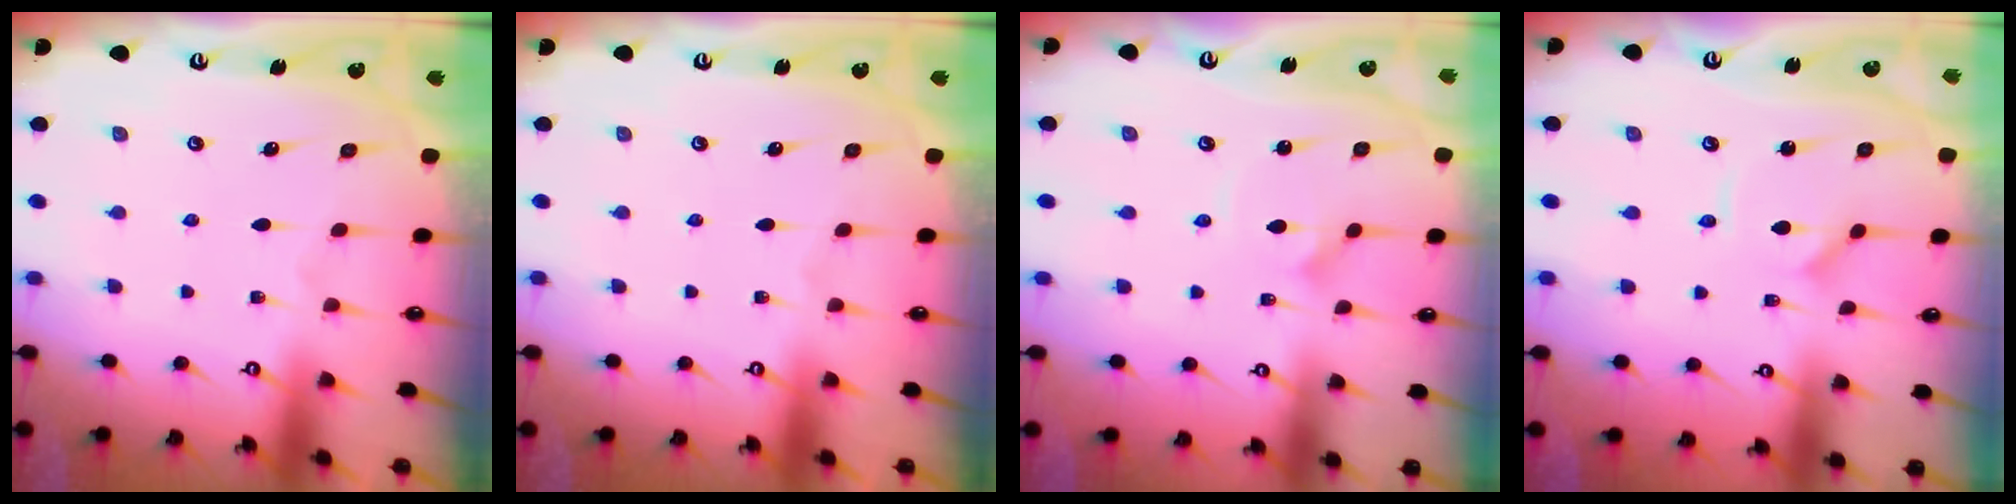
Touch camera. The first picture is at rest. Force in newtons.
{"total": 0.0}
{"total": 2.4, "press": 2.4, "slide": 0.1}
{"total": 1.6, "press": 1.5, "slide": 0.2}